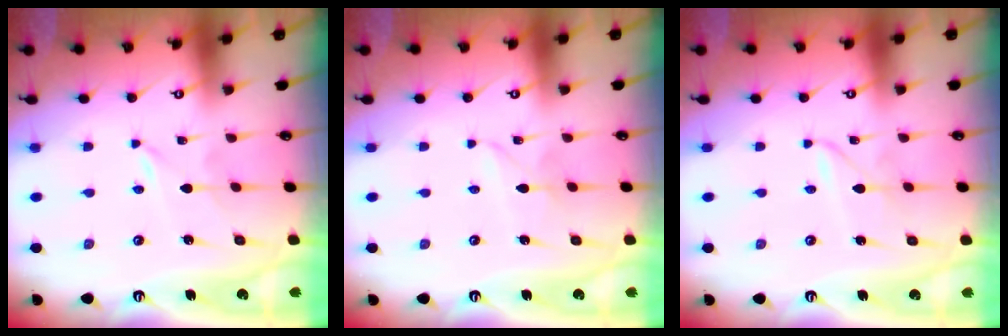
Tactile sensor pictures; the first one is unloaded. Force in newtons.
{"total": 2.9, "press": 2.9, "slide": 0.3}
{"total": 2.0, "press": 2.0, "slide": 0.2}